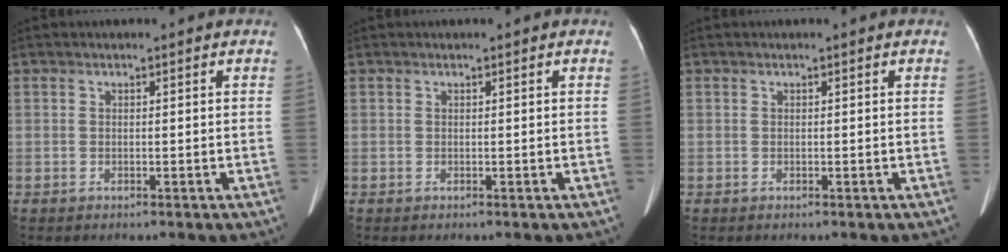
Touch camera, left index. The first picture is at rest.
{"total": 0.0}
{"total": 0.0}